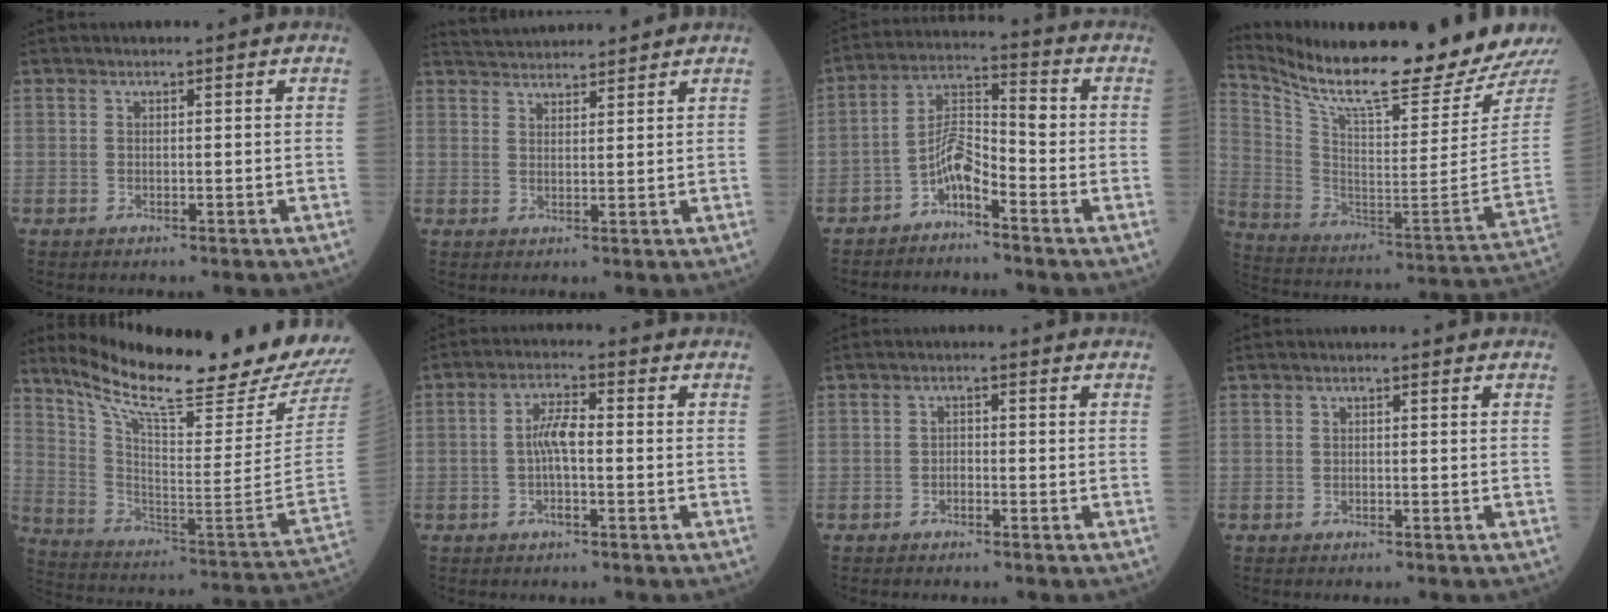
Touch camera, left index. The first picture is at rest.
{"total": 6.6, "force": [6.5, 0.6, 1.3], "torque": [-0.028, 0.035, 0.104]}
{"total": 5.9, "force": [-3.4, 1.5, 4.5], "torque": [-0.087, 0.013, -0.067]}
{"total": 22.5, "force": [20.2, -0.3, 10.0], "torque": [-0.190, -0.086, 0.316]}
{"total": 25.1, "force": [22.2, -0.4, 11.5], "torque": [-0.205, -0.106, 0.327]}
{"total": 4.7, "force": [-0.6, 1.1, 4.6], "torque": [-0.094, 0.007, -0.014]}
{"total": 0.9, "force": [-0.7, 0.4, 0.5], "torque": [-0.003, 0.003, -0.014]}
{"total": 0.0}